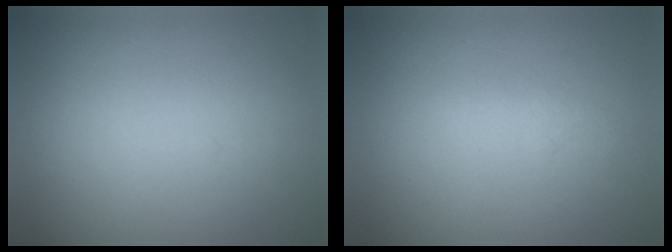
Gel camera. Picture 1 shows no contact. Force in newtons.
{"total": 1.2}